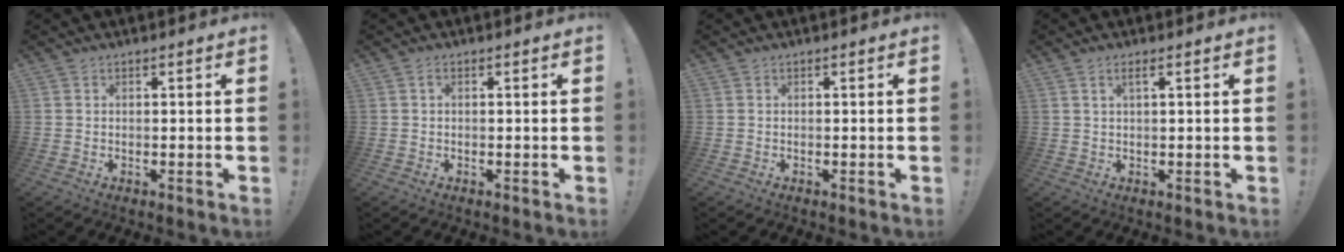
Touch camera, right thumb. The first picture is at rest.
{"total": 0.8, "force": [0.0, 0.3, 0.8], "torque": [-0.019, 0.002, 0.000]}
{"total": 0.0}
{"total": 2.2, "force": [0.8, 0.2, 2.0], "torque": [-0.035, -0.001, 0.012]}